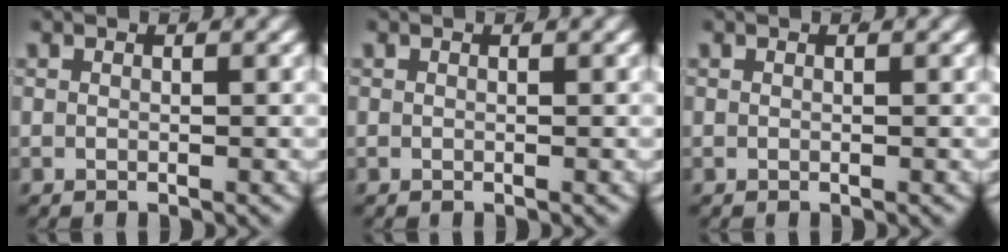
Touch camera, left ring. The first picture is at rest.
{"total": 0.0}
{"total": 0.0}